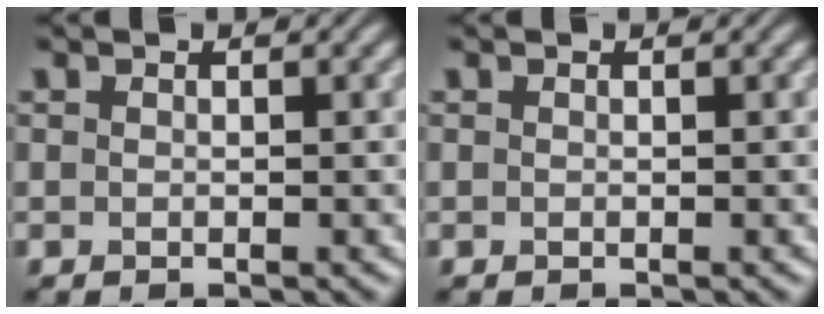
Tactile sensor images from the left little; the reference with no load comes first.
{"total": 0.0}